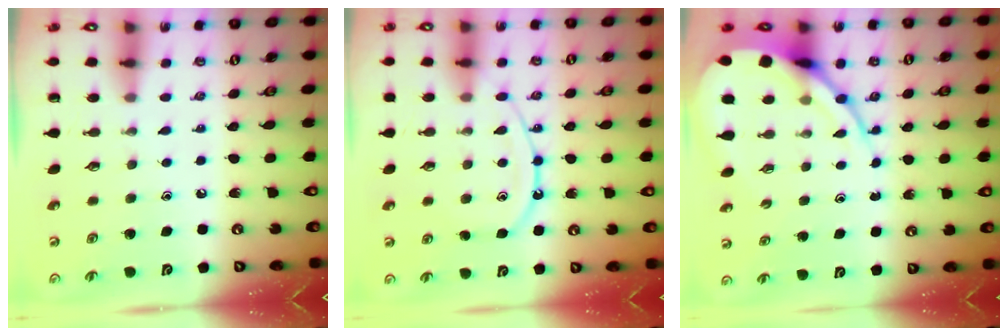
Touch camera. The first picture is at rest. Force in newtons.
{"total": 11.1, "press": 11.1, "slide": 1.2}
{"total": 11.3, "press": 11.3, "slide": 1.0}